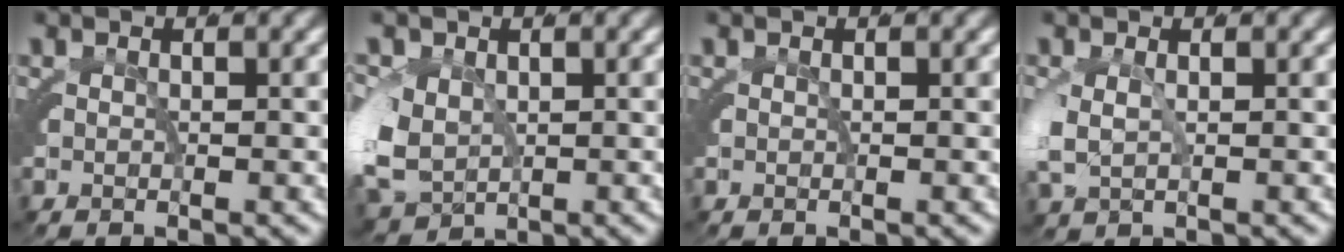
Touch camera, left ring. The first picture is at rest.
{"total": 6.5, "force": [-1.1, 5.4, 3.5], "torque": [-0.113, -0.042, 0.006]}
{"total": 0.0}
{"total": 1.9, "force": [0.1, 0.9, 1.7], "torque": [-0.064, -0.013, 0.018]}